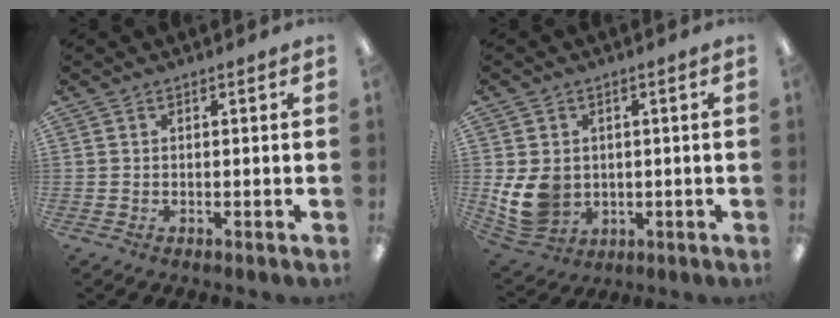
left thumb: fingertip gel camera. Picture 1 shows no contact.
{"total": 9.3, "force": [-0.1, 7.9, 4.9], "torque": [-0.116, 0.004, 0.003]}